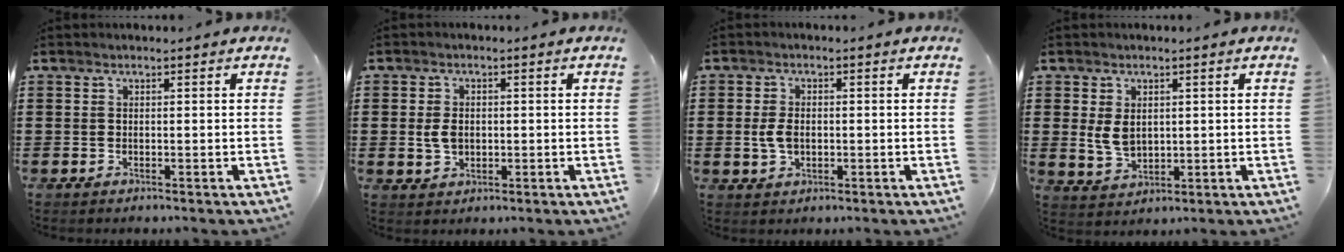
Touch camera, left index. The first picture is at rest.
{"total": 3.4, "force": [0.1, 2.3, 2.5], "torque": [-0.065, 0.002, -0.004]}
{"total": 3.5, "force": [-0.1, 2.2, 2.8], "torque": [-0.076, -0.002, -0.008]}
{"total": 4.1, "force": [0.8, 2.9, 2.7], "torque": [-0.057, 0.003, 0.011]}